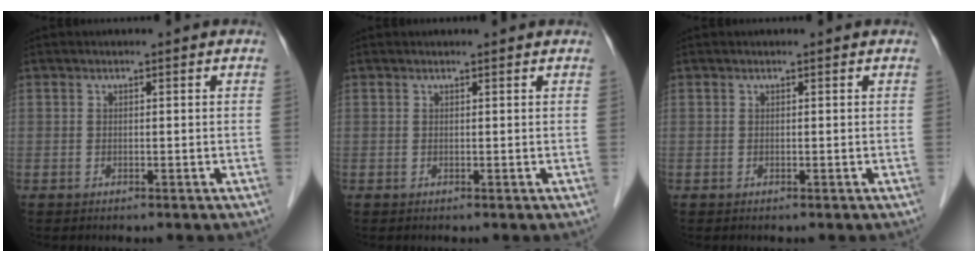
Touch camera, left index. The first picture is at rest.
{"total": 1.4, "force": [1.4, 0.2, 0.3], "torque": [-0.010, 0.013, 0.014]}
{"total": 0.0}